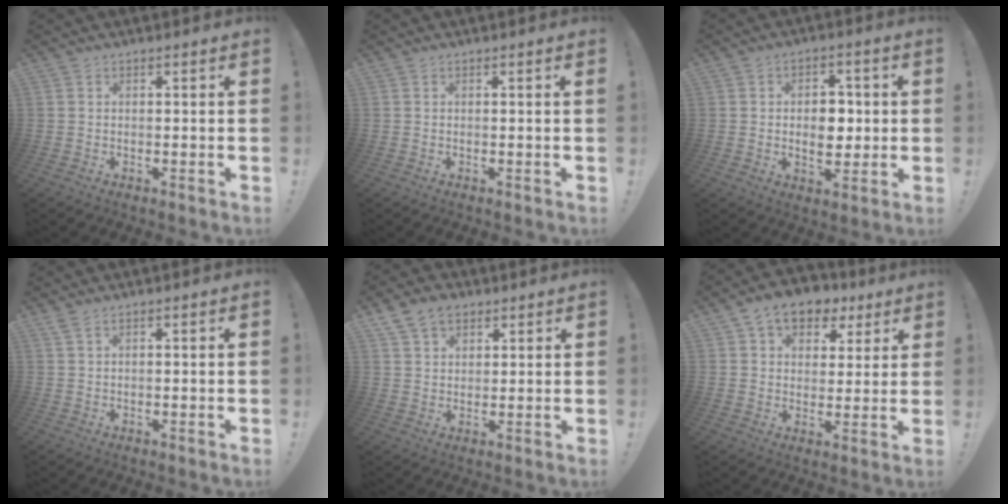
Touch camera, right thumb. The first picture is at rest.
{"total": 0.5, "force": [0.1, -0.3, 0.4], "torque": [-0.003, -0.003, -0.001]}
{"total": 8.0, "force": [0.0, 5.7, 5.6], "torque": [-0.078, 0.005, -0.003]}
{"total": 1.6, "force": [1.0, 0.2, 1.2], "torque": [-0.030, 0.002, 0.019]}
{"total": 7.7, "force": [4.6, 5.2, 3.3], "torque": [-0.058, -0.009, 0.091]}
{"total": 10.5, "force": [6.1, 7.1, 4.8], "torque": [-0.069, -0.027, 0.118]}